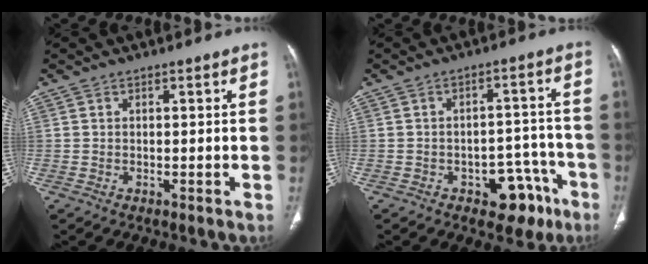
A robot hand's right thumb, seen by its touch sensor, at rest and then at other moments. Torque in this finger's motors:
{"motor_torque": [2.64, 2.37, 0.59, -0.77, -0.03]}